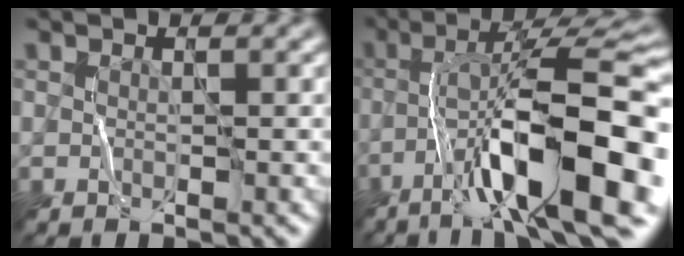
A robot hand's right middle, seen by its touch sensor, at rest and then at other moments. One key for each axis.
{"total": 14.4, "fx": -6.2, "fy": 3.3, "fz": 12.5, "tx": -0.204, "ty": 0.025, "tz": -0.092}